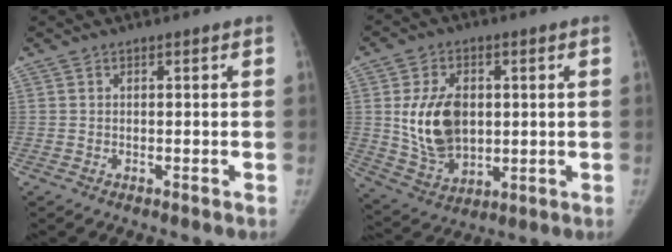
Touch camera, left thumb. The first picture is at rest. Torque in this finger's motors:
{"motor_torque": [-0.61, 1.38, 0.36, -0.34, 0.15]}